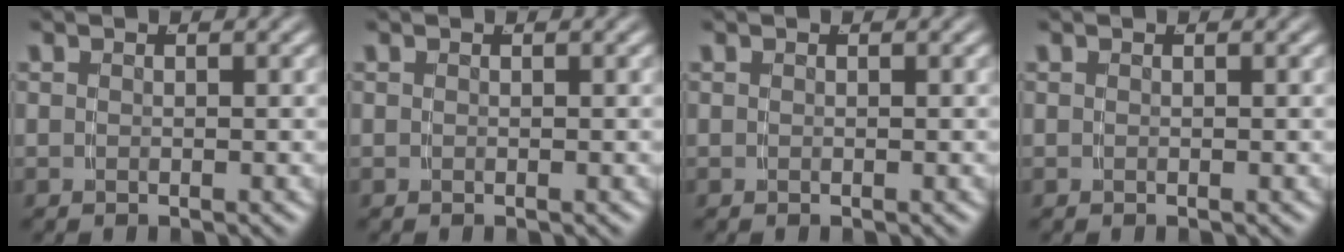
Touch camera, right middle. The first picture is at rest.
{"total": 0.0}
{"total": 0.0}
{"total": 0.0}